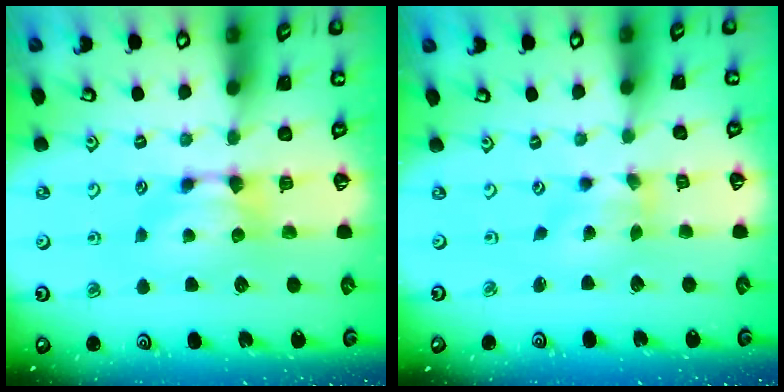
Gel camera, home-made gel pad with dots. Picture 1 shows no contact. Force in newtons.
{"total": 1.3, "press": 0.3, "slide": 1.3}